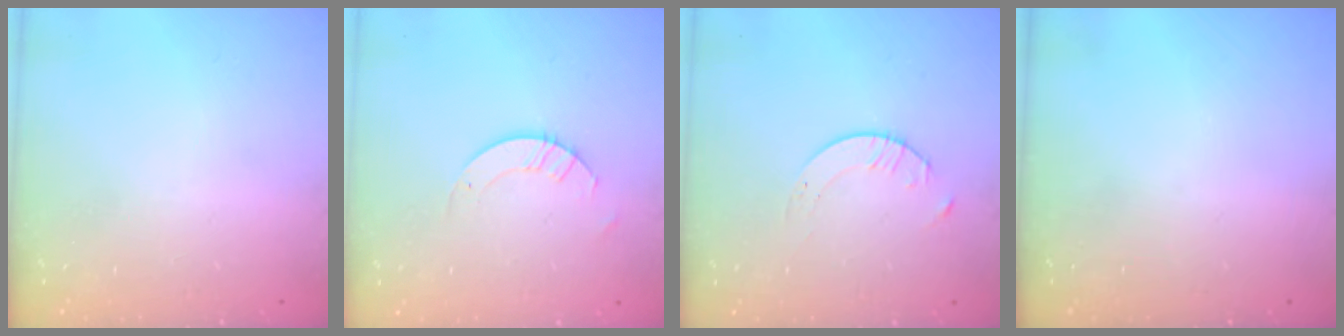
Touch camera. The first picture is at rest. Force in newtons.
{"total": 2.6, "press": 2.6, "slide": 0.2}
{"total": 1.7, "press": 1.7, "slide": 0.2}
{"total": 0.0}